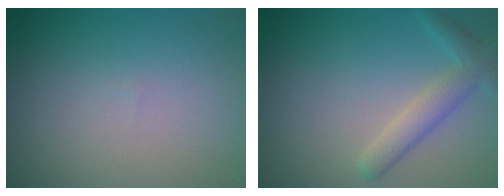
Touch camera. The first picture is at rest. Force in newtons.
{"total": 2.1, "press": 2.1, "slide": 0.3}